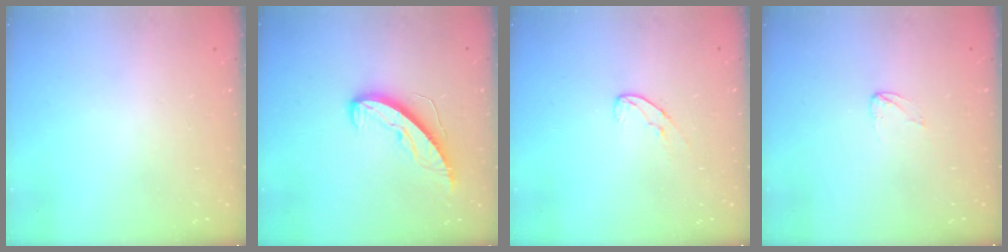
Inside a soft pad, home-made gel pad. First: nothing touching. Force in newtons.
{"total": 9.0, "press": 9.0, "slide": 0.1}
{"total": 5.3, "press": 5.3, "slide": 0.5}
{"total": 2.7, "press": 2.7, "slide": 0.2}